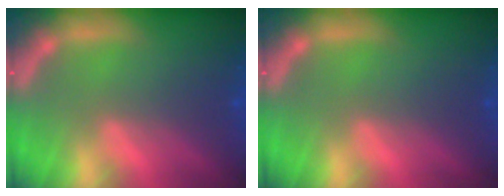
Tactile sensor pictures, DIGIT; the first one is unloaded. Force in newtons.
{"total": 0.0}